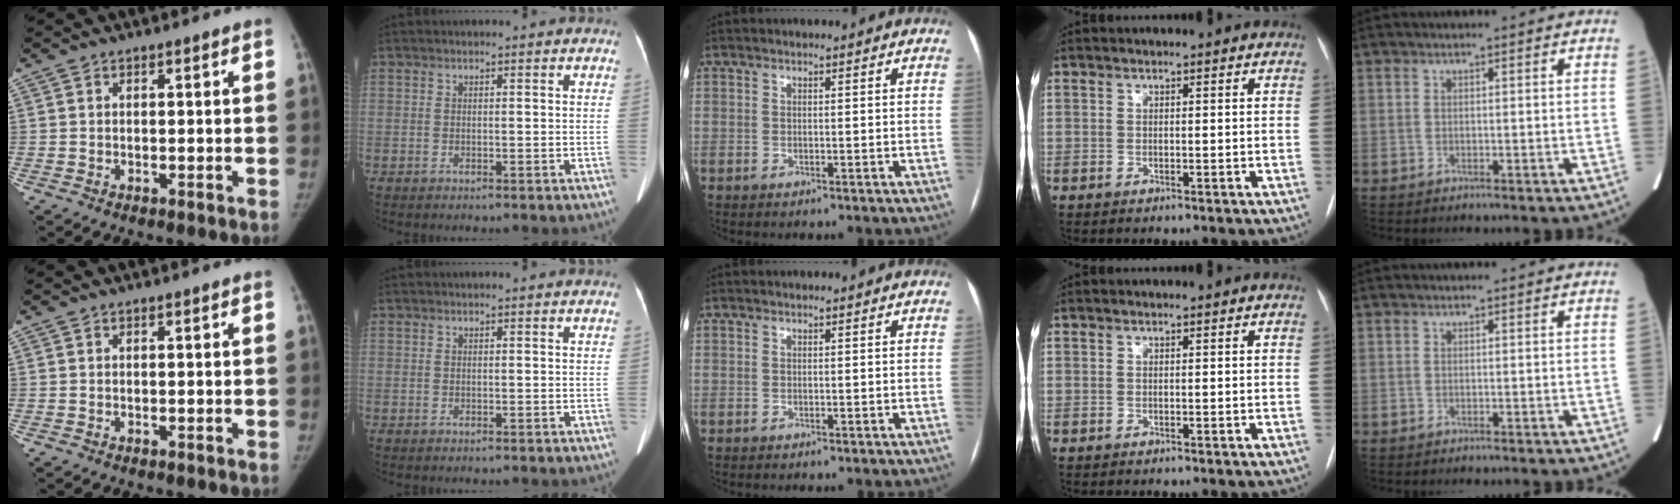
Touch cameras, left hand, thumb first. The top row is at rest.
{}